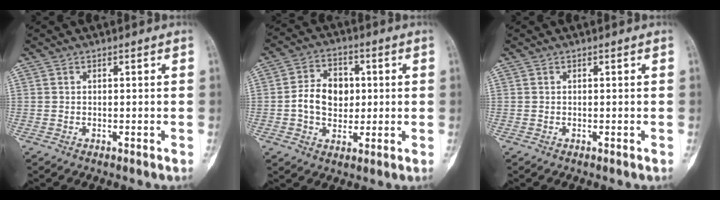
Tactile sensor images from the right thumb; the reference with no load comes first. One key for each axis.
{"total": 9.3, "fx": 0.2, "fy": 7.1, "fz": 6.0, "tx": -0.073, "ty": 0.011, "tz": -0.001}
{"total": 0.0}